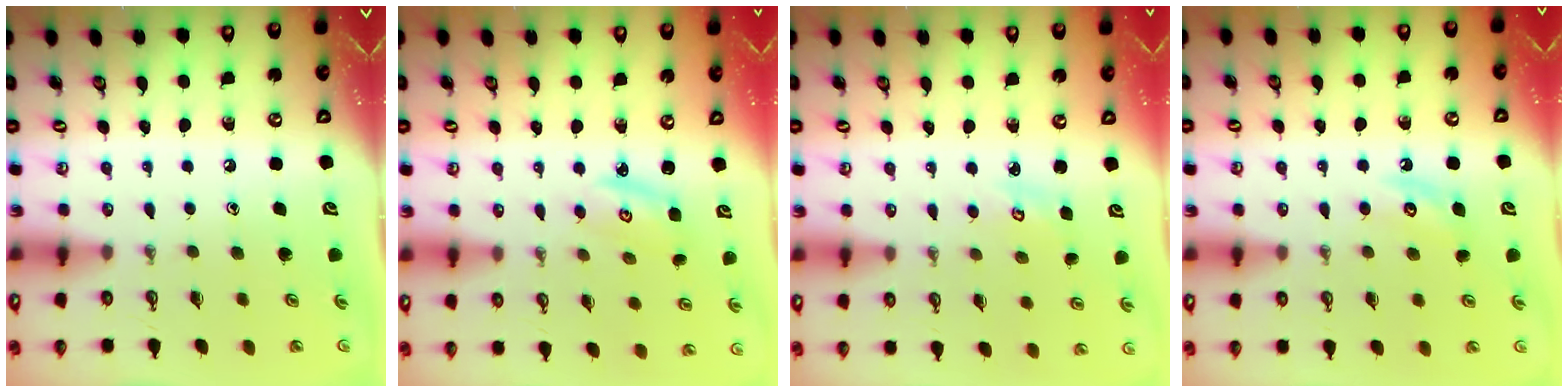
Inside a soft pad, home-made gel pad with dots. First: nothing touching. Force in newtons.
{"total": 2.8, "press": 2.8, "slide": 0.3}
{"total": 2.3, "press": 2.3, "slide": 0.2}
{"total": 3.7, "press": 3.6, "slide": 0.6}